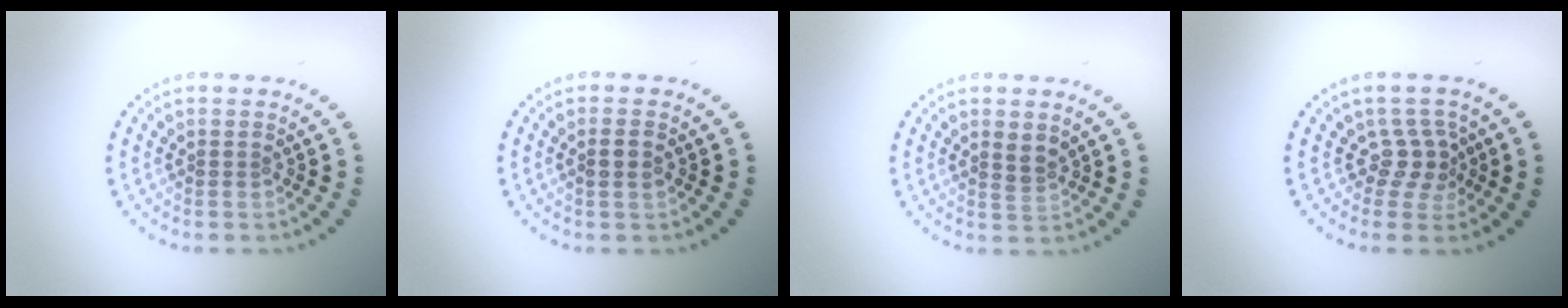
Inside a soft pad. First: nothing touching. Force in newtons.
{"total": 1.2, "press": 1.2, "slide": 0.4}
{"total": 1.6, "press": 1.3, "slide": 1.0}
{"total": 2.4, "press": 1.6, "slide": 1.7}